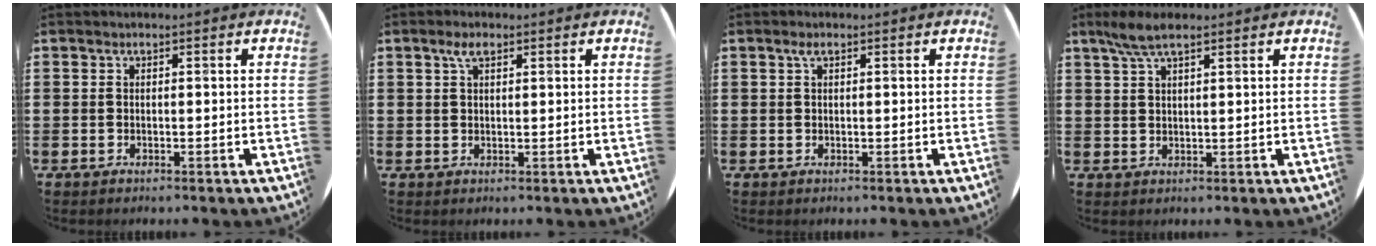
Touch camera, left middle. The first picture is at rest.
{"total": 2.4, "force": [1.5, 0.9, 1.6], "torque": [-0.027, 0.002, 0.024]}
{"total": 1.0, "force": [0.5, 0.4, 0.8], "torque": [-0.016, 0.003, 0.008]}
{"total": 4.2, "force": [2.9, 0.9, 2.8], "torque": [-0.061, 0.006, 0.052]}